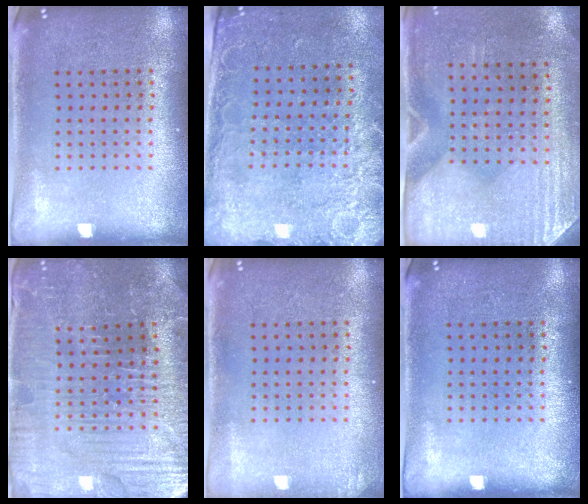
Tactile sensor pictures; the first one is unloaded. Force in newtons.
{"total": 2.6, "press": 2.1, "slide": 1.4}
{"total": 2.9, "press": 2.5, "slide": 1.4}
{"total": 3.8, "press": 3.8, "slide": 0.4}
{"total": 0.7, "press": 0.7, "slide": 0.1}
{"total": 0.0}